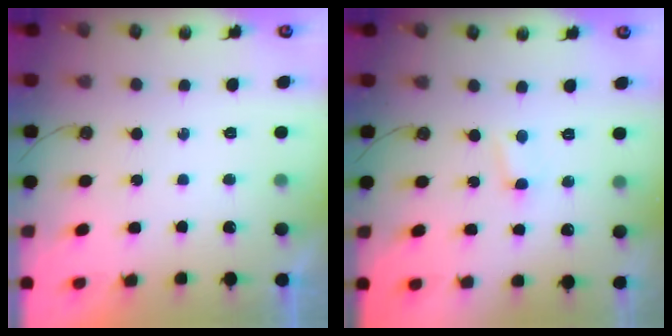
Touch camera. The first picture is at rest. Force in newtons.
{"total": 2.0, "press": 2.0, "slide": 0.3}